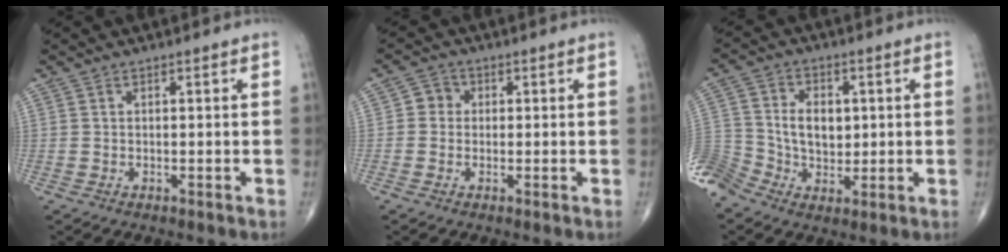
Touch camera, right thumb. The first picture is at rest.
{"total": 2.9, "force": [0.1, 2.7, 1.0], "torque": [0.004, 0.008, -0.006]}
{"total": 15.2, "force": [-1.5, 11.9, 9.3], "torque": [-0.196, 0.019, -0.023]}